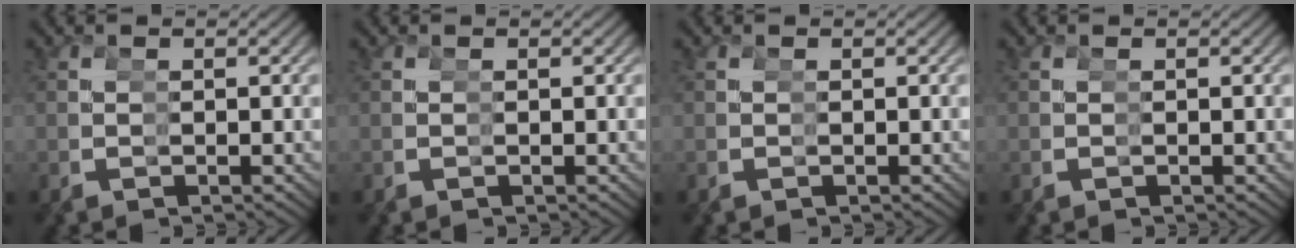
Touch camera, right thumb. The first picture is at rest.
{"total": 0.0}
{"total": 0.0}
{"total": 0.0}